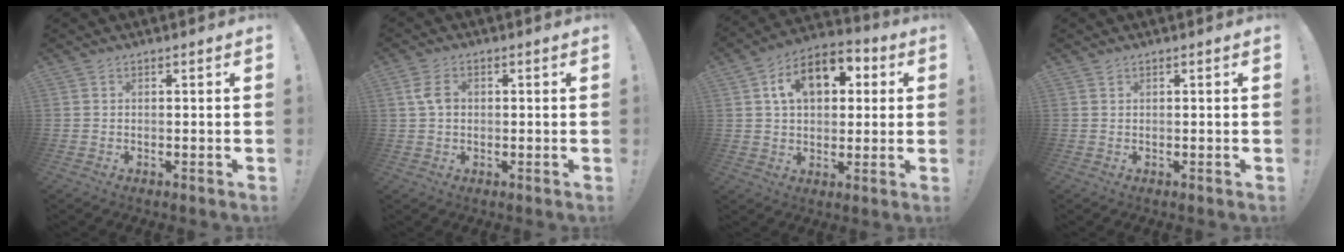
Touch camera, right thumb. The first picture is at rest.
{"total": 4.9, "force": [0.6, 3.4, 3.5], "torque": [-0.057, 0.004, 0.009]}
{"total": 14.1, "force": [4.9, 9.3, 9.4], "torque": [-0.144, -0.003, 0.089]}
{"total": 0.5, "force": [0.4, 0.3, 0.1], "torque": [0.004, -0.004, 0.007]}